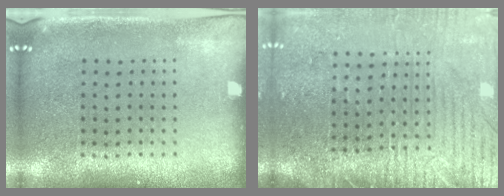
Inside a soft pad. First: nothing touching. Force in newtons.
{"total": 3.7, "press": 3.4, "slide": 1.5}